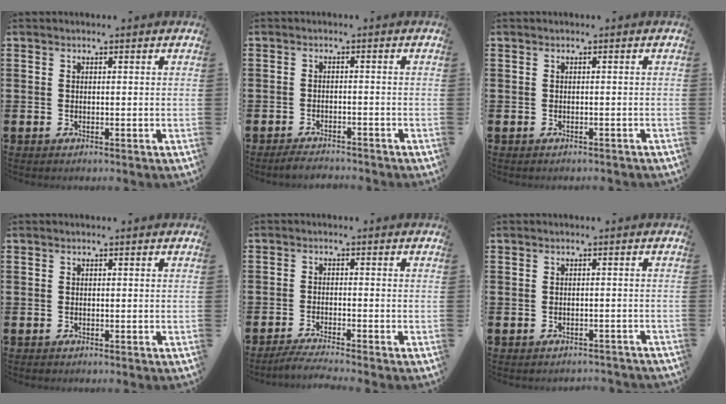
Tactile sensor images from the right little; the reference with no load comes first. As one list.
[{"total": 1.7, "force": [-1.7, 0.1, 0.2], "torque": [-0.007, 0.004, -0.035]}, {"total": 0.0}, {"total": 0.0}, {"total": 2.1, "force": [-1.9, -0.2, 1.0], "torque": [-0.016, 0.002, -0.036]}, {"total": 0.9, "force": [-0.9, 0.0, 0.0], "torque": [-0.002, 0.001, -0.019]}]